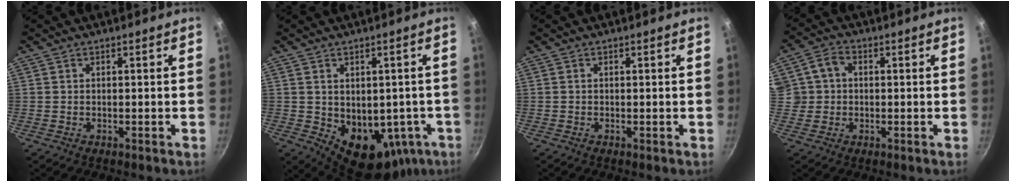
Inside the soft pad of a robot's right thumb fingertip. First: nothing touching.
{"total": 14.7, "force": [-3.0, 10.6, 9.8], "torque": [-0.089, -0.002, -0.009]}
{"total": 0.0}
{"total": 5.2, "force": [0.4, 4.6, 2.4], "torque": [-0.017, 0.007, 0.002]}